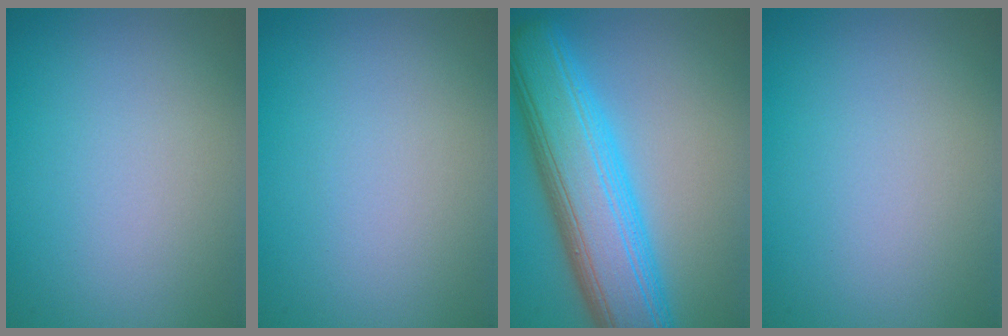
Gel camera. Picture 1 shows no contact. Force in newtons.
{"total": 0.0}
{"total": 10.6, "press": 10.6, "slide": 0.2}
{"total": 0.0}